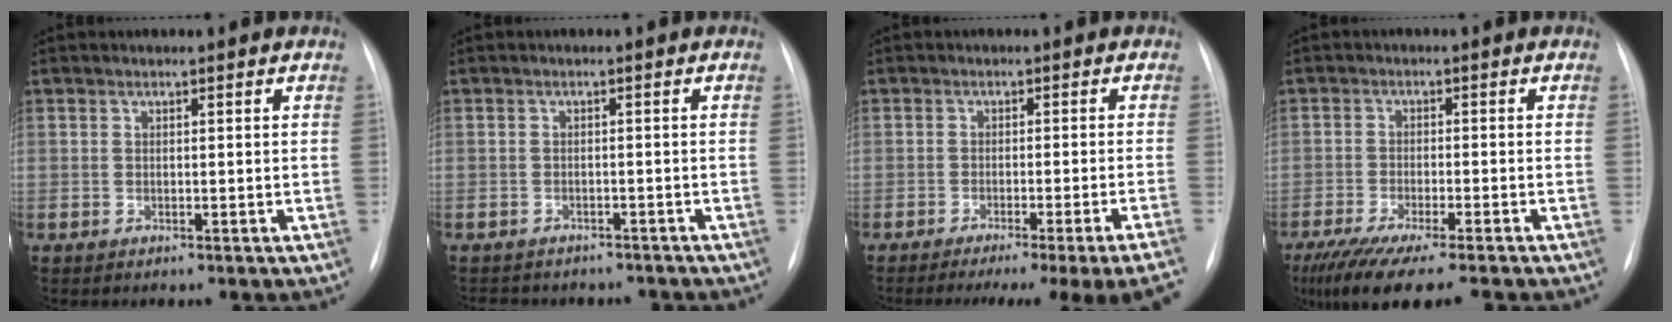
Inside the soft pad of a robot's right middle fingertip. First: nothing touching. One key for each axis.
{"total": 8.5, "fx": -7.5, "fy": 3.5, "fz": 2.0, "tx": -0.032, "ty": 0.007, "tz": -0.085}
{"total": 14.9, "fx": -12.5, "fy": -2.2, "fz": 7.9, "tx": -0.060, "ty": -0.031, "tz": -0.162}
{"total": 12.3, "fx": -9.8, "fy": 1.1, "fz": 7.5, "tx": -0.120, "ty": -0.030, "tz": -0.157}